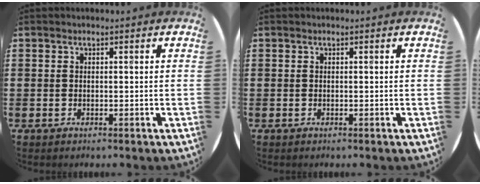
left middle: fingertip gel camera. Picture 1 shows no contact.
{"total": 0.0}